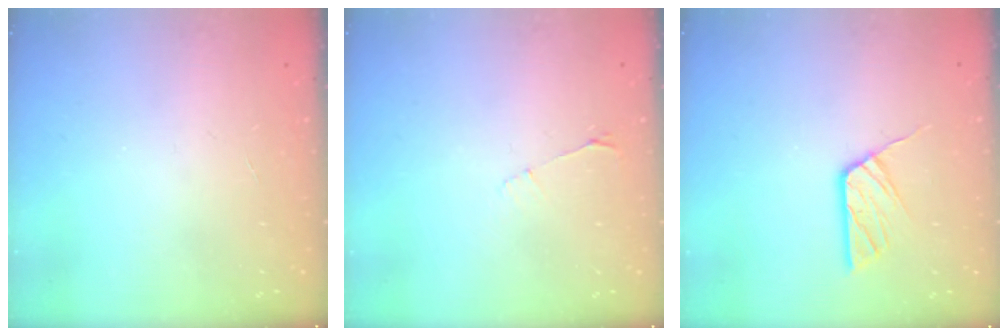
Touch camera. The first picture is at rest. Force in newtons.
{"total": 3.2, "press": 3.1, "slide": 0.4}
{"total": 7.4, "press": 7.3, "slide": 0.6}